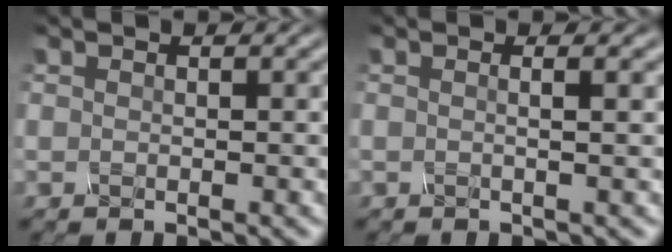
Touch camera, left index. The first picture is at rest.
{"total": 2.4, "force": [0.4, 1.1, 2.1], "torque": [-0.017, 0.006, -0.025]}